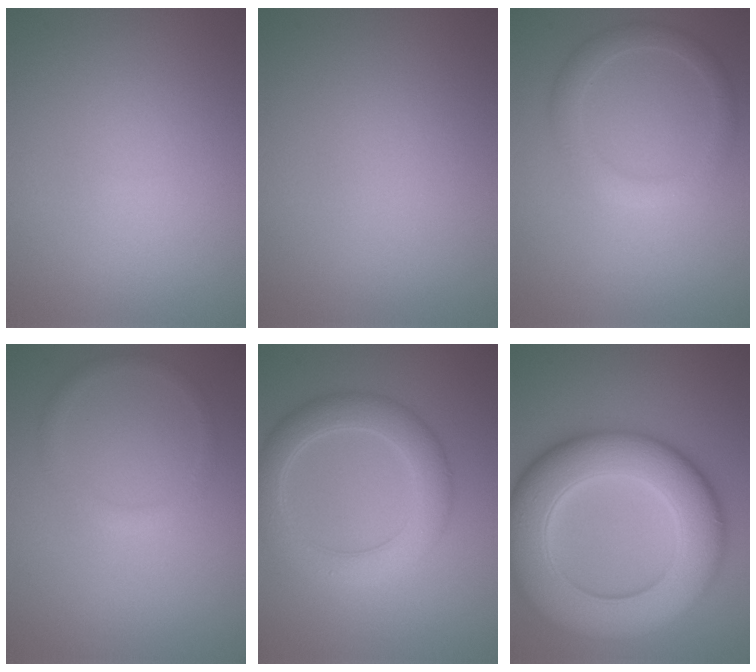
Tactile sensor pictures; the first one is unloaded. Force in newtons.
{"total": 0.0}
{"total": 2.4, "press": 2.4, "slide": 0.1}
{"total": 1.2, "press": 1.2, "slide": 0.2}
{"total": 5.0, "press": 5.0, "slide": 0.1}
{"total": 13.4, "press": 13.4, "slide": 0.3}